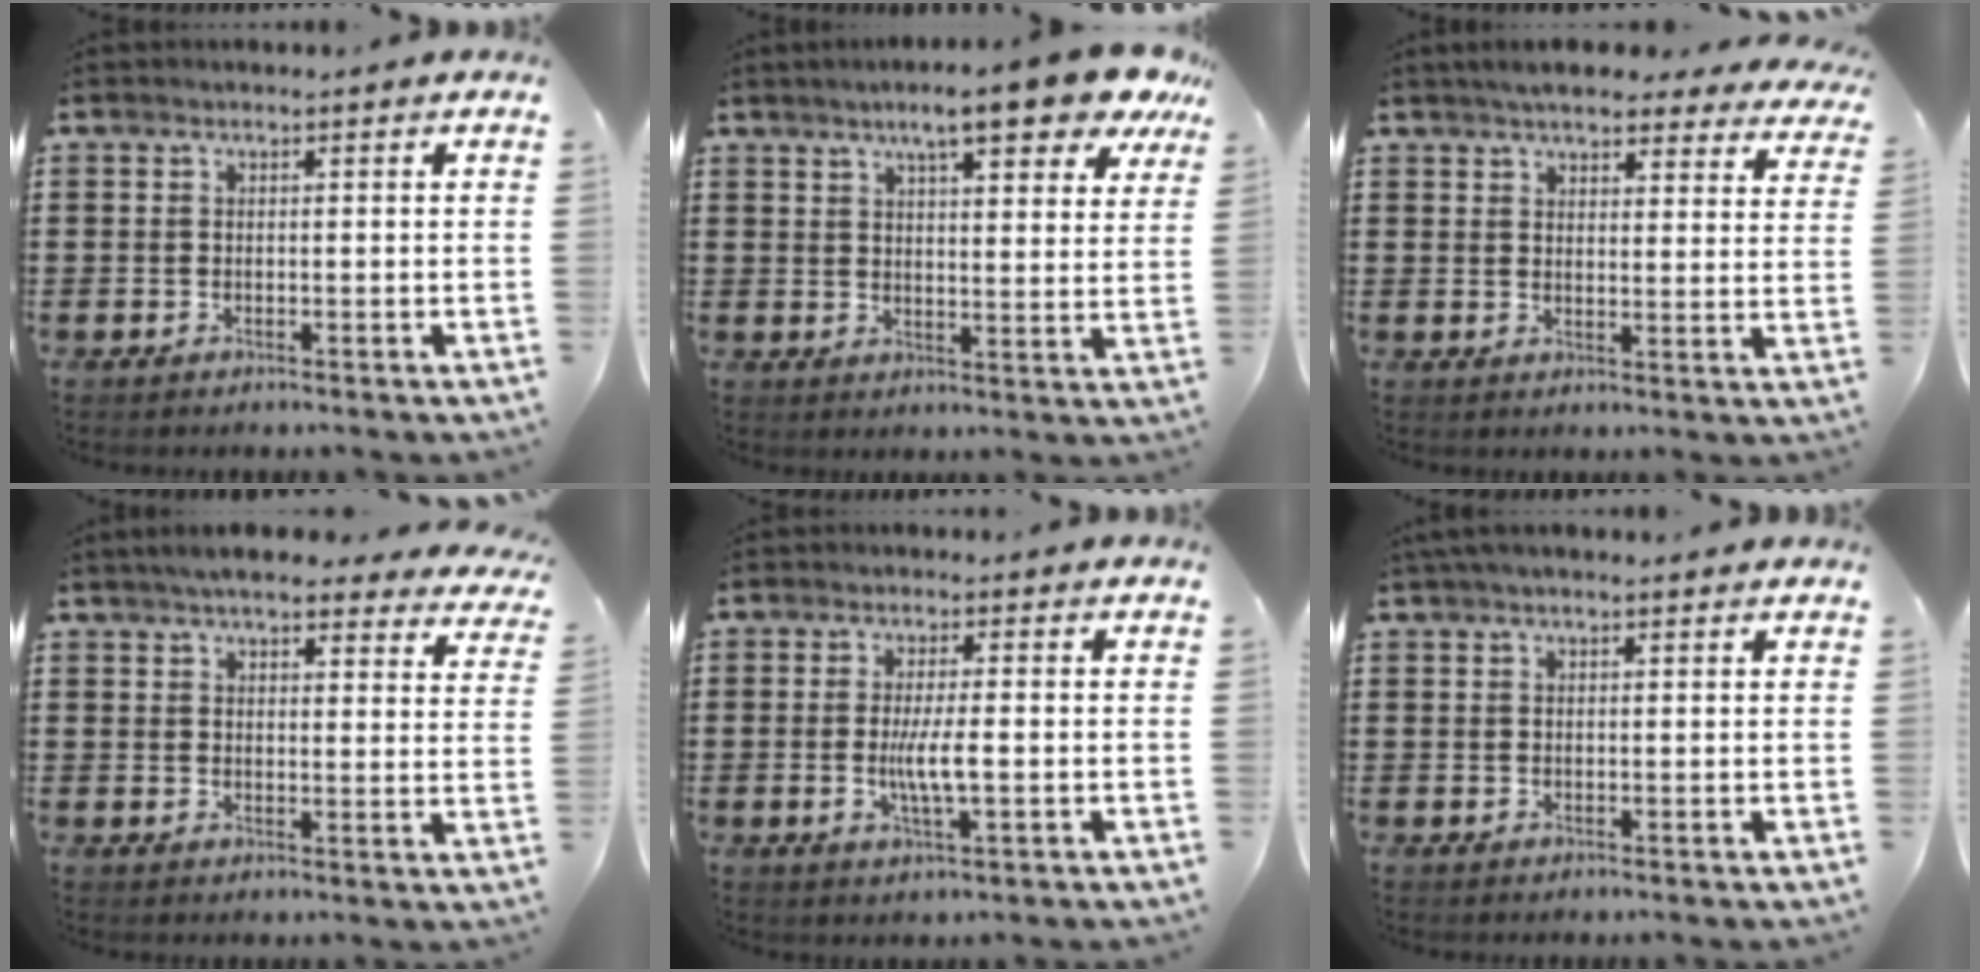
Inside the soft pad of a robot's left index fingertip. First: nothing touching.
{"total": 10.0, "force": [7.5, 1.2, 6.4], "torque": [-0.111, -0.023, 0.126]}
{"total": 5.4, "force": [5.0, 0.9, 1.7], "torque": [-0.043, -0.013, 0.091]}
{"total": 5.9, "force": [5.3, 1.0, 2.3], "torque": [-0.055, -0.009, 0.095]}
{"total": 4.8, "force": [-0.5, 0.7, 4.7], "torque": [-0.095, -0.006, -0.014]}
{"total": 1.6, "force": [1.2, 0.2, 1.1], "torque": [-0.022, 0.003, 0.021]}